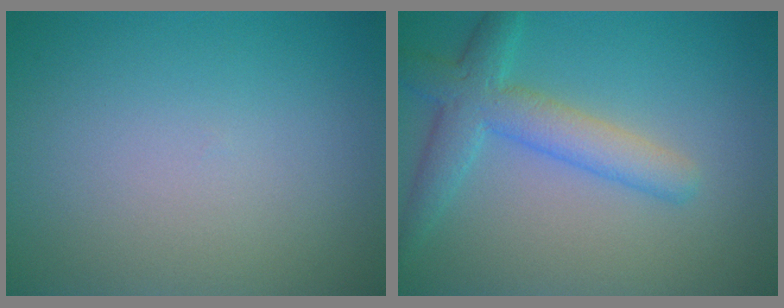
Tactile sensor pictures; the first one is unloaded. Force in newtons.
{"total": 4.5, "press": 4.5, "slide": 0.3}